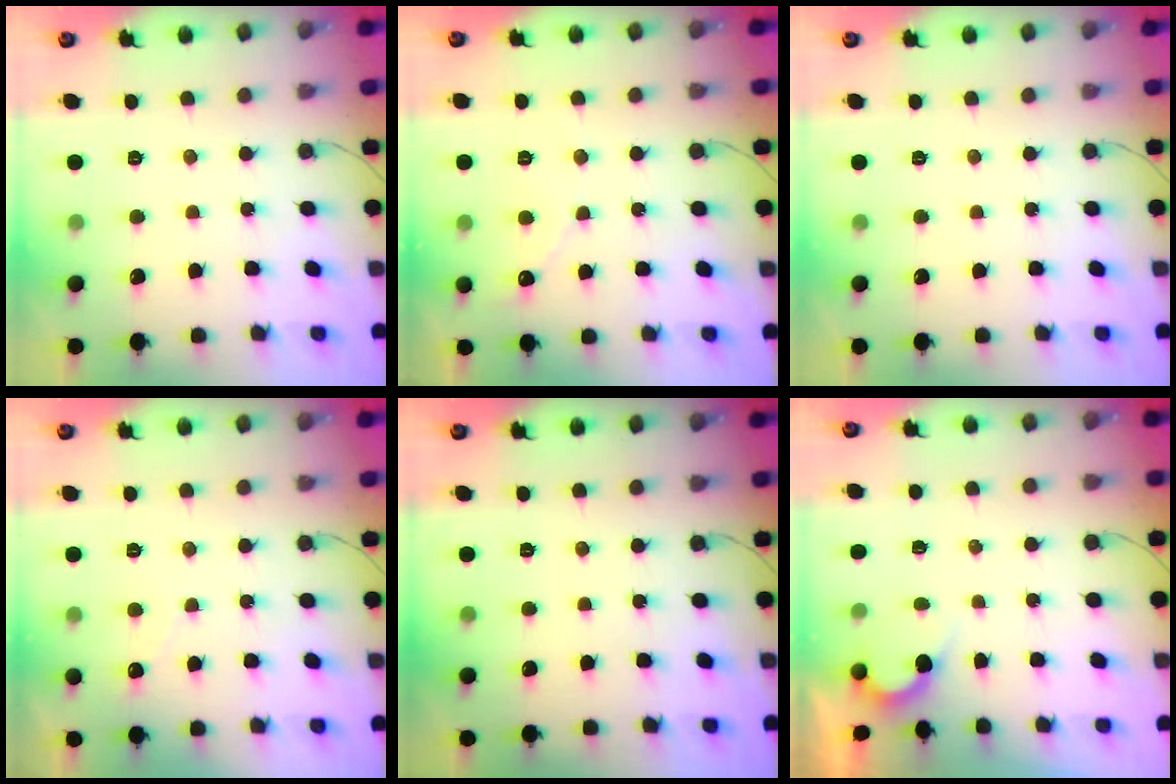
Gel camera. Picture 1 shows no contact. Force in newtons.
{"total": 2.3, "press": 2.3, "slide": 0.1}
{"total": 0.0}
{"total": 2.2, "press": 2.2, "slide": 0.0}
{"total": 0.0}
{"total": 2.1, "press": 2.1, "slide": 0.1}